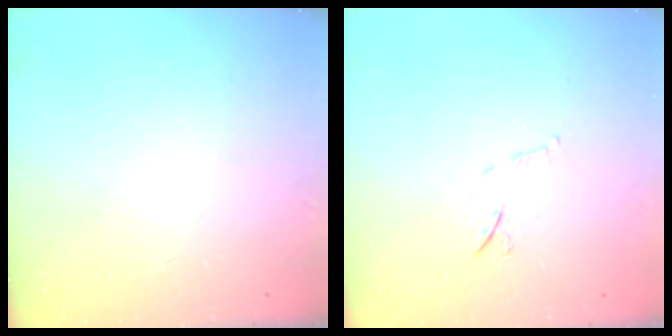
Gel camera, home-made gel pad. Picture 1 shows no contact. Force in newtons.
{"total": 7.0, "press": 7.0, "slide": 0.7}